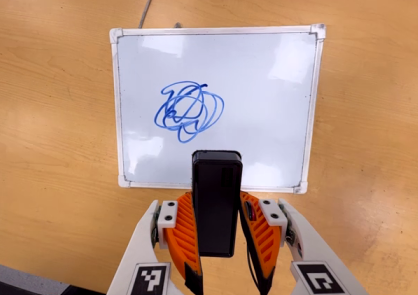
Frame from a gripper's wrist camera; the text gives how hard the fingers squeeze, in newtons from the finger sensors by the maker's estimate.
{"total": 4.3, "left": 2.8, "right": 5.7}